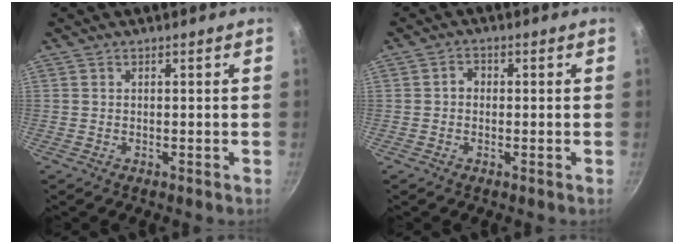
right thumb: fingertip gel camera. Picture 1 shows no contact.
{"total": 2.0, "force": [-0.2, 1.7, 1.1], "torque": [-0.011, 0.009, -0.007]}